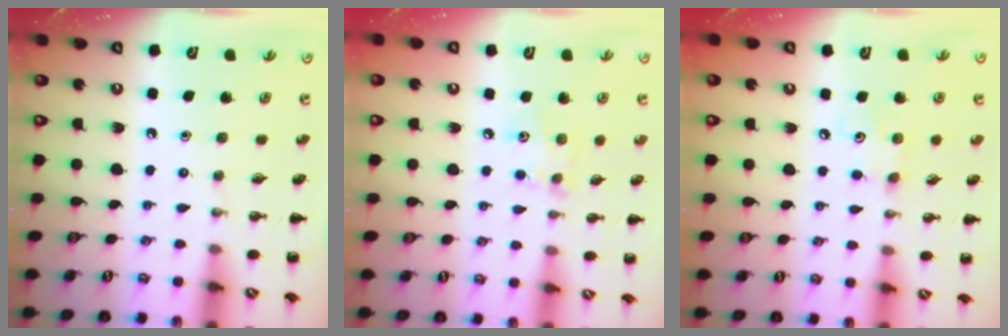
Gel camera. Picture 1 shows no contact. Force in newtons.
{"total": 4.6, "press": 4.6, "slide": 0.7}
{"total": 3.8, "press": 3.7, "slide": 0.7}